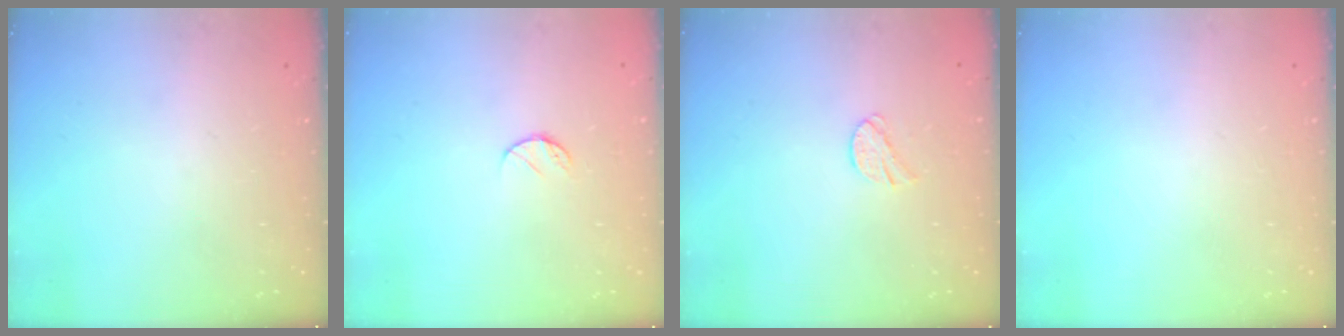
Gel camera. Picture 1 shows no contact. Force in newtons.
{"total": 5.1, "press": 5.1, "slide": 0.5}
{"total": 7.9, "press": 7.8, "slide": 0.7}
{"total": 0.0}